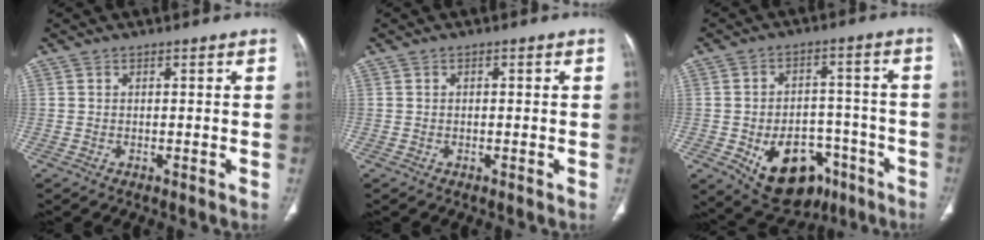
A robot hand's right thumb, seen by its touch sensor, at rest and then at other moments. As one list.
[{"total": 0.0}, {"total": 16.2, "force": [-7.6, 10.7, 9.5], "torque": [-0.109, 0.038, -0.099]}]